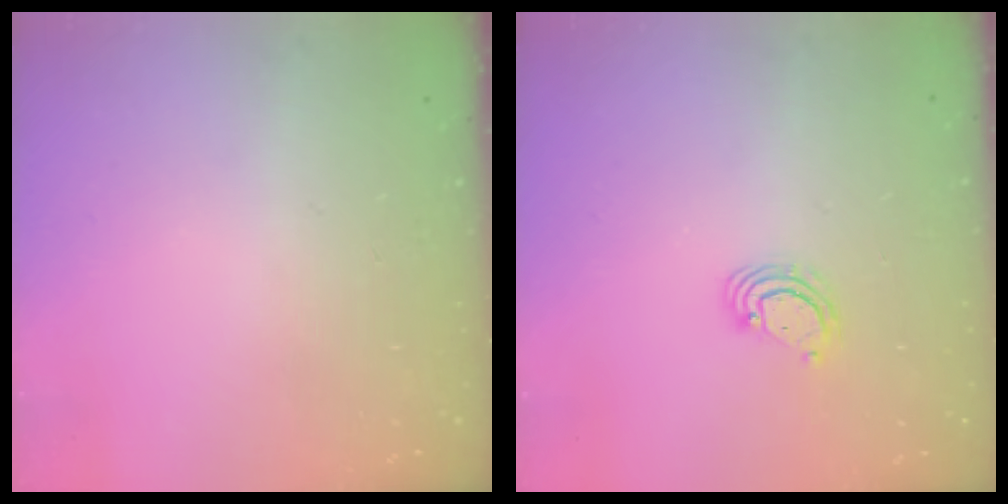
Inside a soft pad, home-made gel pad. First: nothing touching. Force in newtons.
{"total": 2.9, "press": 2.9, "slide": 0.3}